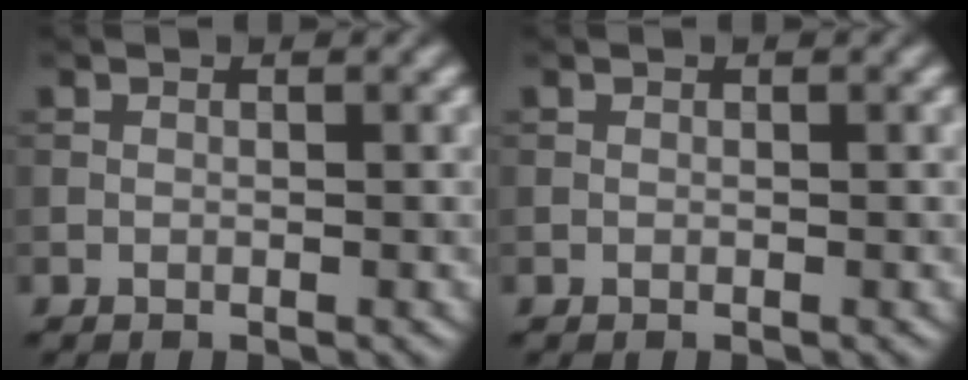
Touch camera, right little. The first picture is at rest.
{"total": 0.0}